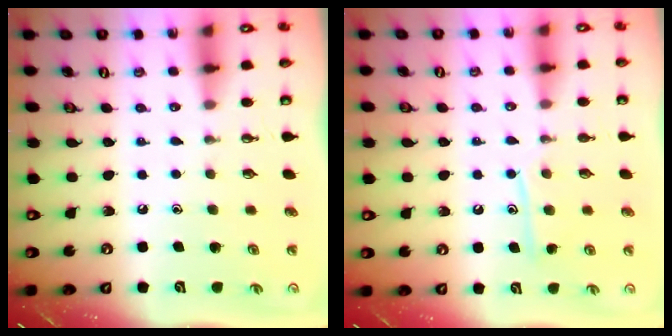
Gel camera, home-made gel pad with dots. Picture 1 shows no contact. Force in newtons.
{"total": 9.9, "press": 9.9, "slide": 0.8}